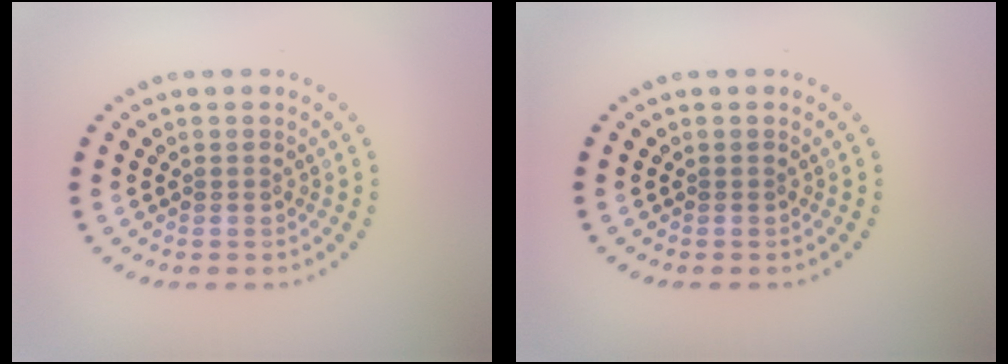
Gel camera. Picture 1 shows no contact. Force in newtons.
{"total": 0.0}